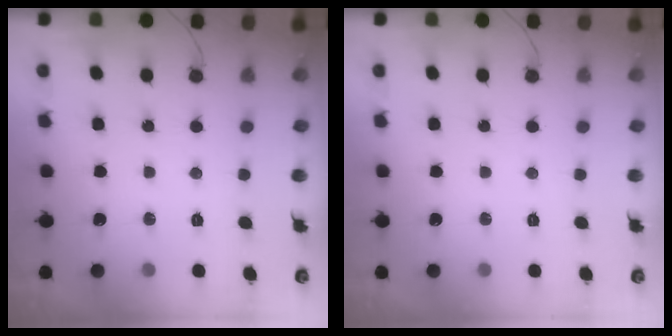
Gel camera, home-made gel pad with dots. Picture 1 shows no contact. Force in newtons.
{"total": 0.0}